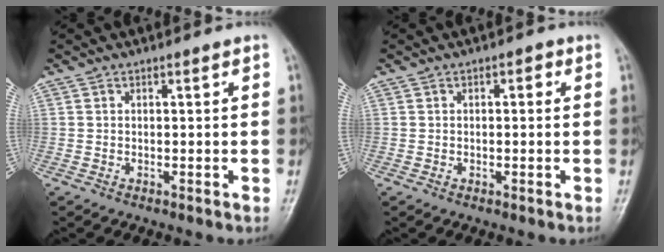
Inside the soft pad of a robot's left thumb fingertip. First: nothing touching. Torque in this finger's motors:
{"motor_torque": [-0.20, -0.08, 0.11, 0.01, -0.01]}